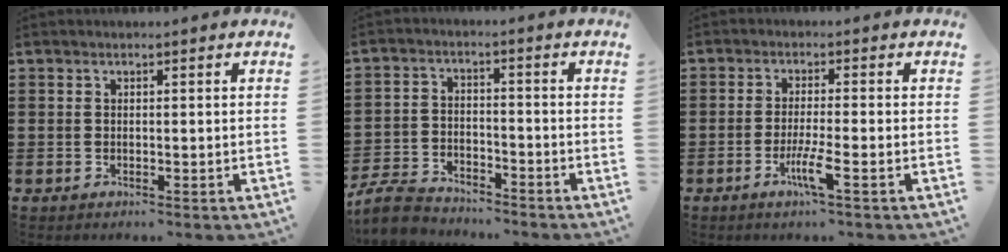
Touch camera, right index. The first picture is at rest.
{"total": 5.6, "force": [-5.3, 1.4, 1.1], "torque": [-0.043, 0.005, -0.109]}
{"total": 4.6, "force": [-2.2, 0.0, 4.0], "torque": [-0.073, -0.013, -0.039]}